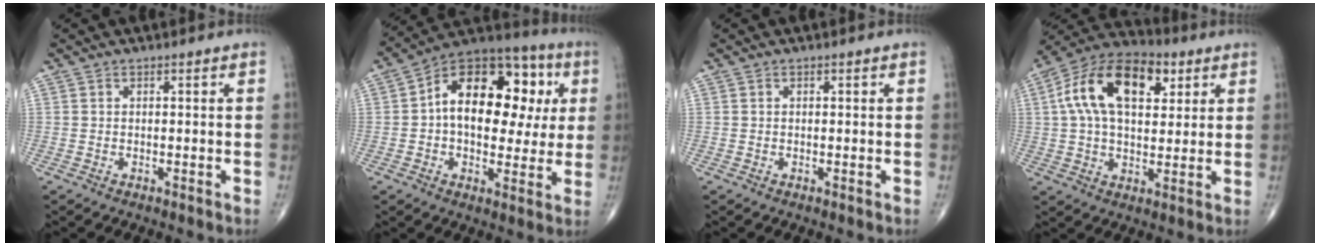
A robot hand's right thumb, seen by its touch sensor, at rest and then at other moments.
{"total": 21.2, "force": [3.1, 12.6, 16.7], "torque": [-0.206, 0.032, 0.038]}
{"total": 0.0}
{"total": 18.2, "force": [5.5, 10.5, 13.8], "torque": [-0.220, 0.010, 0.085]}